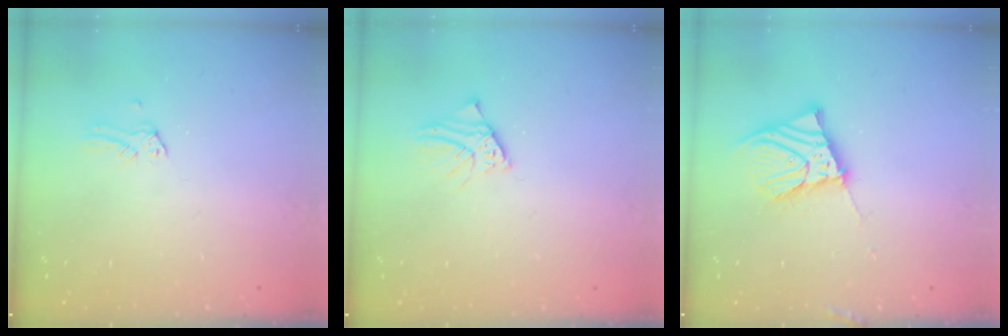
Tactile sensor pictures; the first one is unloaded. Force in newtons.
{"total": 2.6, "press": 2.6, "slide": 0.4}
{"total": 11.8, "press": 11.7, "slide": 1.6}